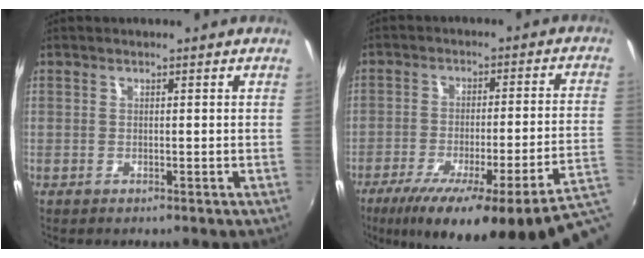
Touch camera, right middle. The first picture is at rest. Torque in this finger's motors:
{"motor_torque": [1.53, -0.61, 0.41, 0.14]}